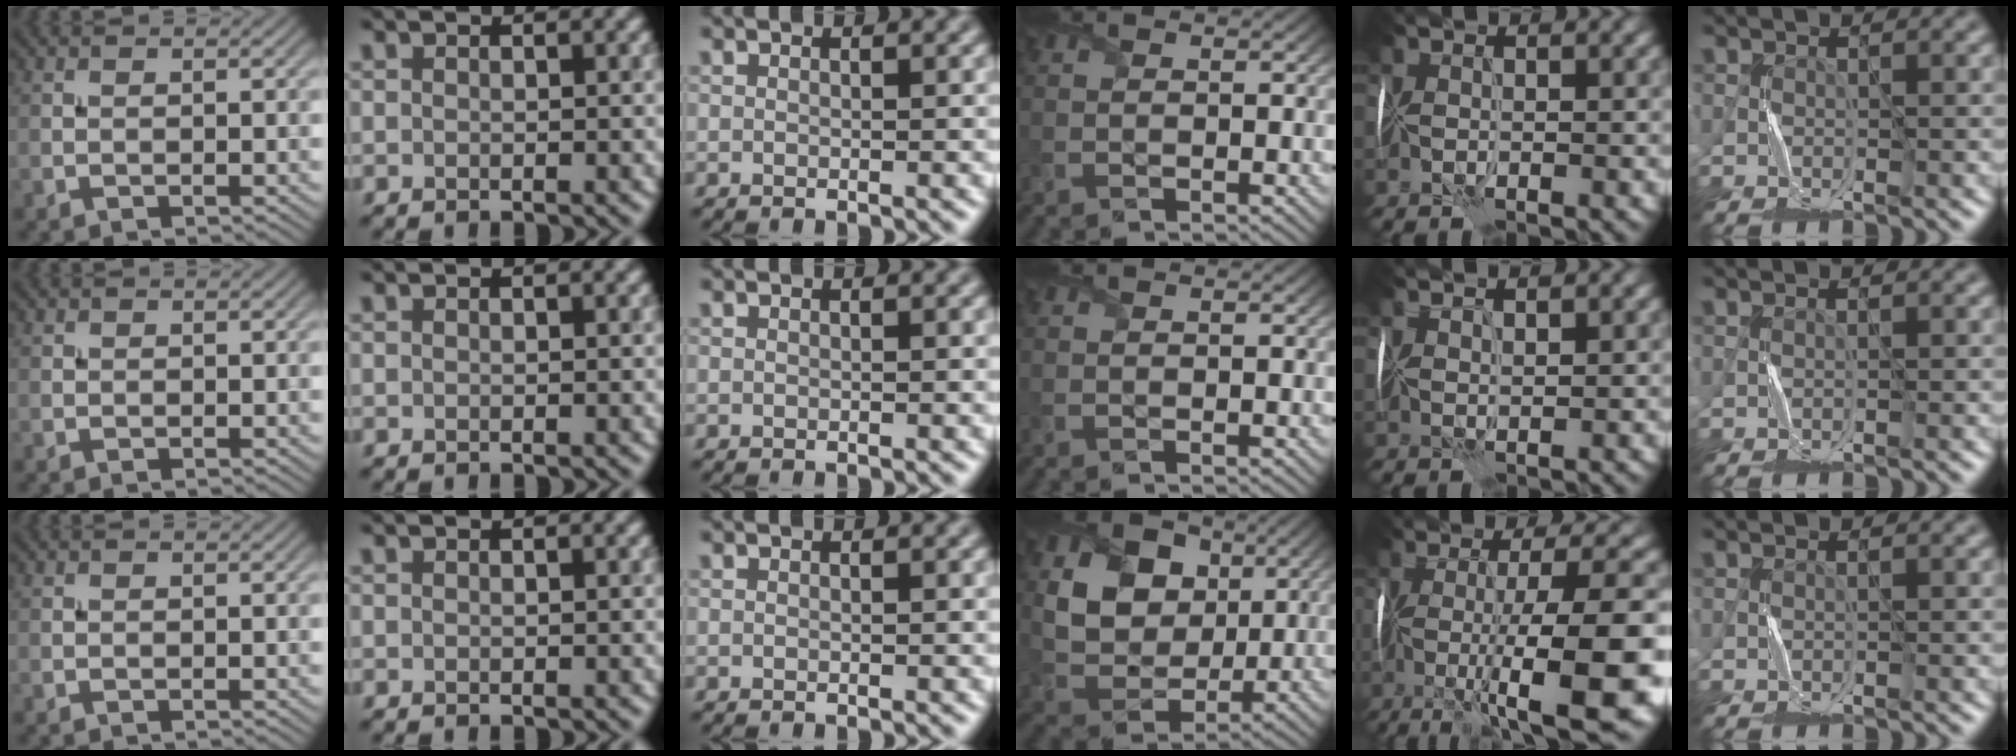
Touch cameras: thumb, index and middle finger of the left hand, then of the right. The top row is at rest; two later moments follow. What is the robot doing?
{"motion": "fold", "object": "handkerchief"}